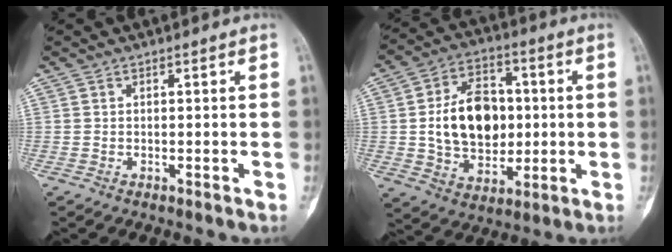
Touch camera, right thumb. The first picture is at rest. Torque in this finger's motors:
{"motor_torque": [1.74, 1.88, 0.41, -0.33, 0.11]}